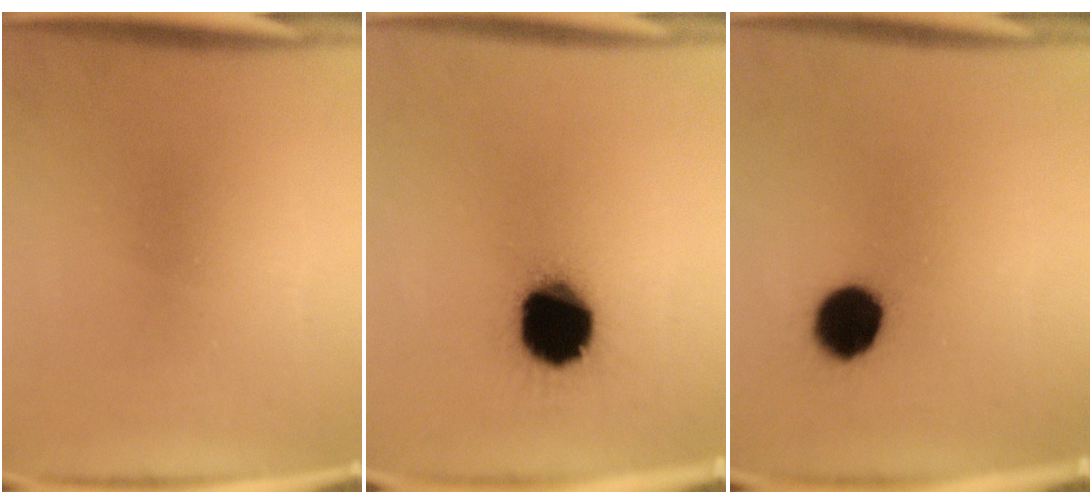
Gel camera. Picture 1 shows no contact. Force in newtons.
{"total": 20.0}
{"total": 9.5}